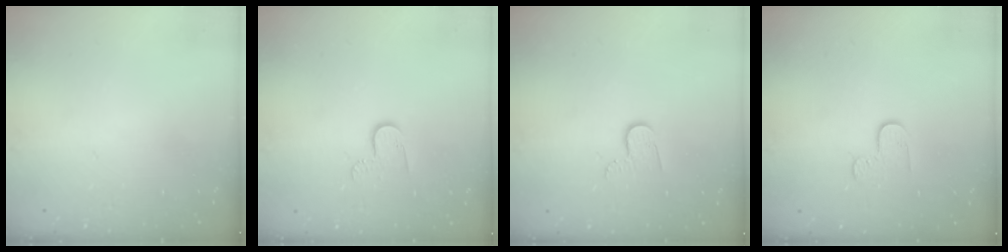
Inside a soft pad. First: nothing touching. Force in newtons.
{"total": 5.2, "press": 5.2, "slide": 0.5}
{"total": 4.6, "press": 4.6, "slide": 0.5}
{"total": 5.5, "press": 5.5, "slide": 0.5}